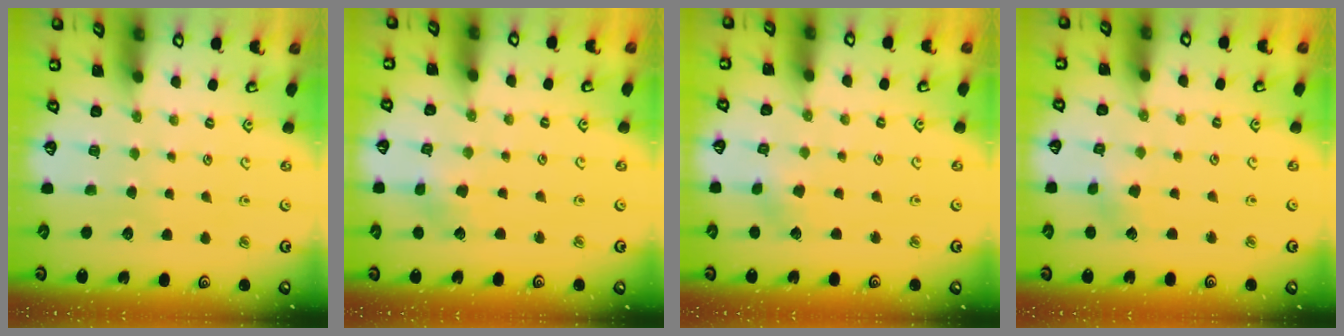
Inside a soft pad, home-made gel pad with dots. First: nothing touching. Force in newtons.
{"total": 3.4, "press": 3.3, "slide": 0.6}
{"total": 2.2, "press": 2.2, "slide": 0.2}
{"total": 1.8, "press": 1.8, "slide": 0.1}